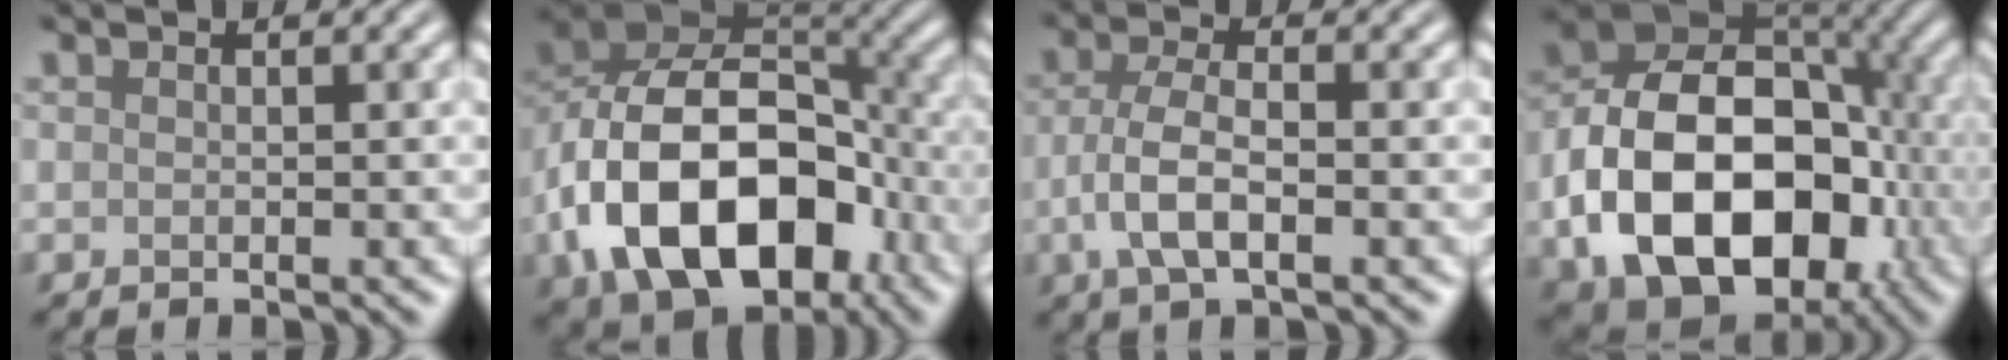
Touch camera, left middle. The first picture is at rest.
{"total": 16.0, "force": [-5.3, 10.3, 11.0], "torque": [-0.193, -0.009, -0.096]}
{"total": 4.2, "force": [-1.2, 1.7, 3.6], "torque": [-0.083, 0.001, -0.026]}
{"total": 15.9, "force": [-3.9, 11.1, 10.7], "torque": [-0.188, -0.020, -0.067]}